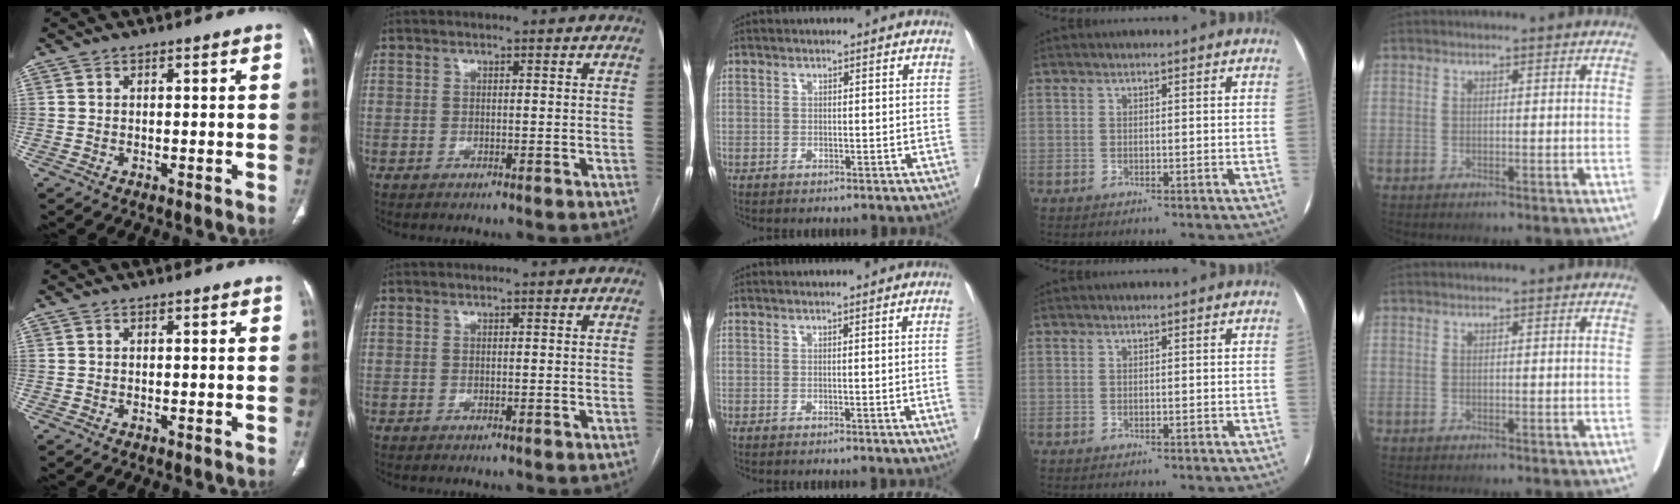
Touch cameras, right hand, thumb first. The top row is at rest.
{"middle": {"total": 2.6, "force": [-0.2, -1.1, 2.4], "torque": [-0.038, -0.006, 0.001]}}